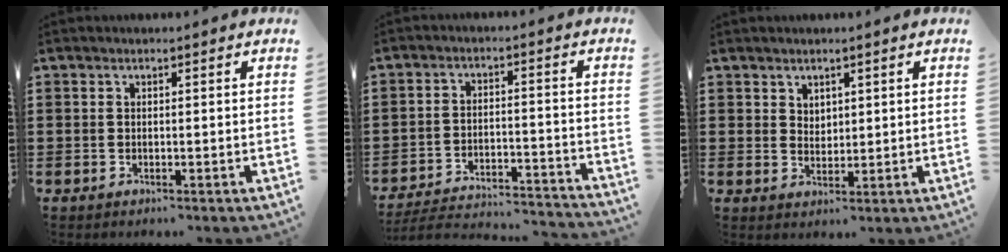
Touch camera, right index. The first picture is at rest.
{"total": 4.1, "force": [-4.0, 0.2, 1.1], "torque": [-0.030, -0.011, -0.086]}
{"total": 2.3, "force": [1.8, 1.5, 0.2], "torque": [-0.009, 0.007, 0.034]}